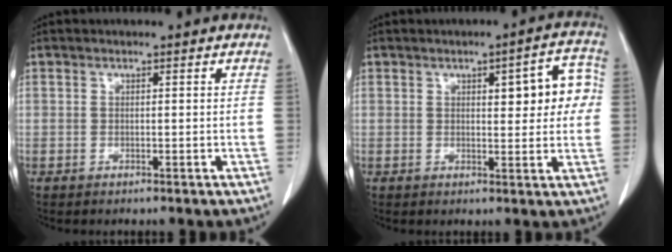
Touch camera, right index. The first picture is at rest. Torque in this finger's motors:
{"motor_torque": [0.69, 0.53, 0.23, 0.05]}